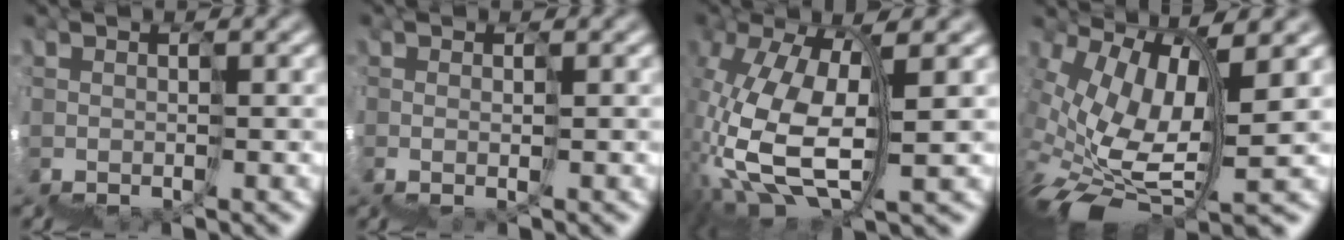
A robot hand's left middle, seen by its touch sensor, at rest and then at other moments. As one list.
[{"total": 2.2, "force": [0.0, 0.9, 2.1], "torque": [-0.014, 0.002, 0.004]}, {"total": 7.1, "force": [0.1, 3.1, 6.4], "torque": [-0.168, 0.010, 0.006]}, {"total": 7.0, "force": [0.2, 2.3, 6.6], "torque": [-0.160, 0.000, 0.019]}]